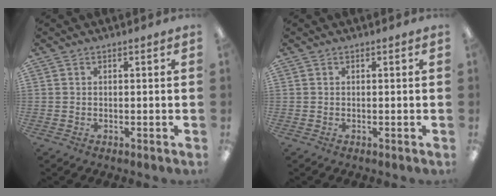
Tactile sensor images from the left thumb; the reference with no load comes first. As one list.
[{"total": 0.0}]